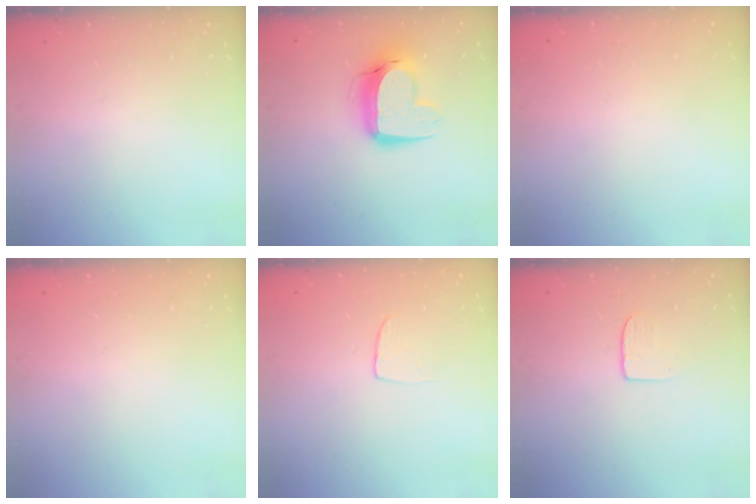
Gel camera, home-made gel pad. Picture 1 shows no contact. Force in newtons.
{"total": 12.0, "press": 12.0, "slide": 1.2}
{"total": 0.0}
{"total": 0.0}
{"total": 3.3, "press": 3.3, "slide": 0.2}
{"total": 6.3, "press": 6.3, "slide": 0.6}